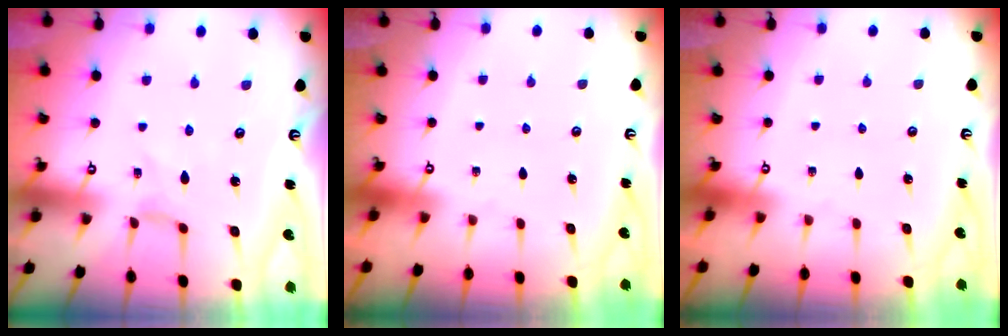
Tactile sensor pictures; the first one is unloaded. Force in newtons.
{"total": 0.0}
{"total": 0.0}